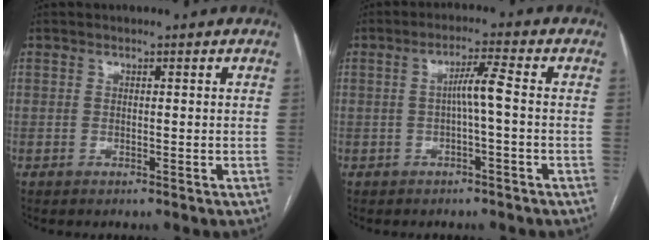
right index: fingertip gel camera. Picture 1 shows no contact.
{"total": 3.9, "force": [-0.4, -0.3, 3.8], "torque": [-0.068, 0.010, -0.004]}